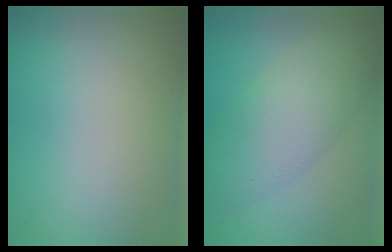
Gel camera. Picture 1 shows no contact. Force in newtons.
{"total": 5.5, "press": 5.5, "slide": 0.1}